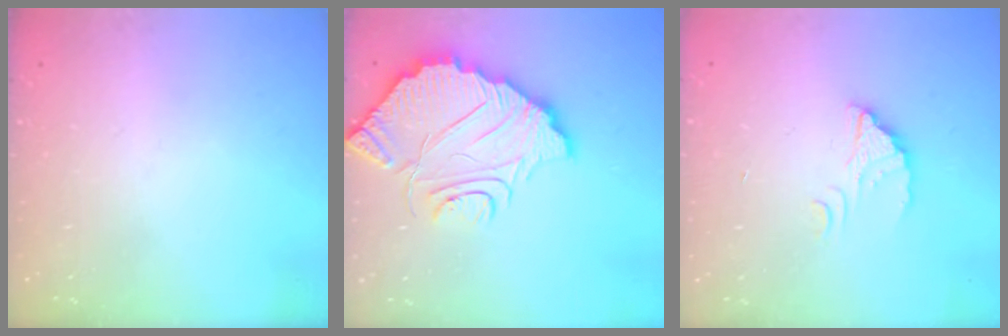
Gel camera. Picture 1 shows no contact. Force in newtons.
{"total": 11.4, "press": 11.4, "slide": 0.8}
{"total": 2.3, "press": 2.3, "slide": 0.2}